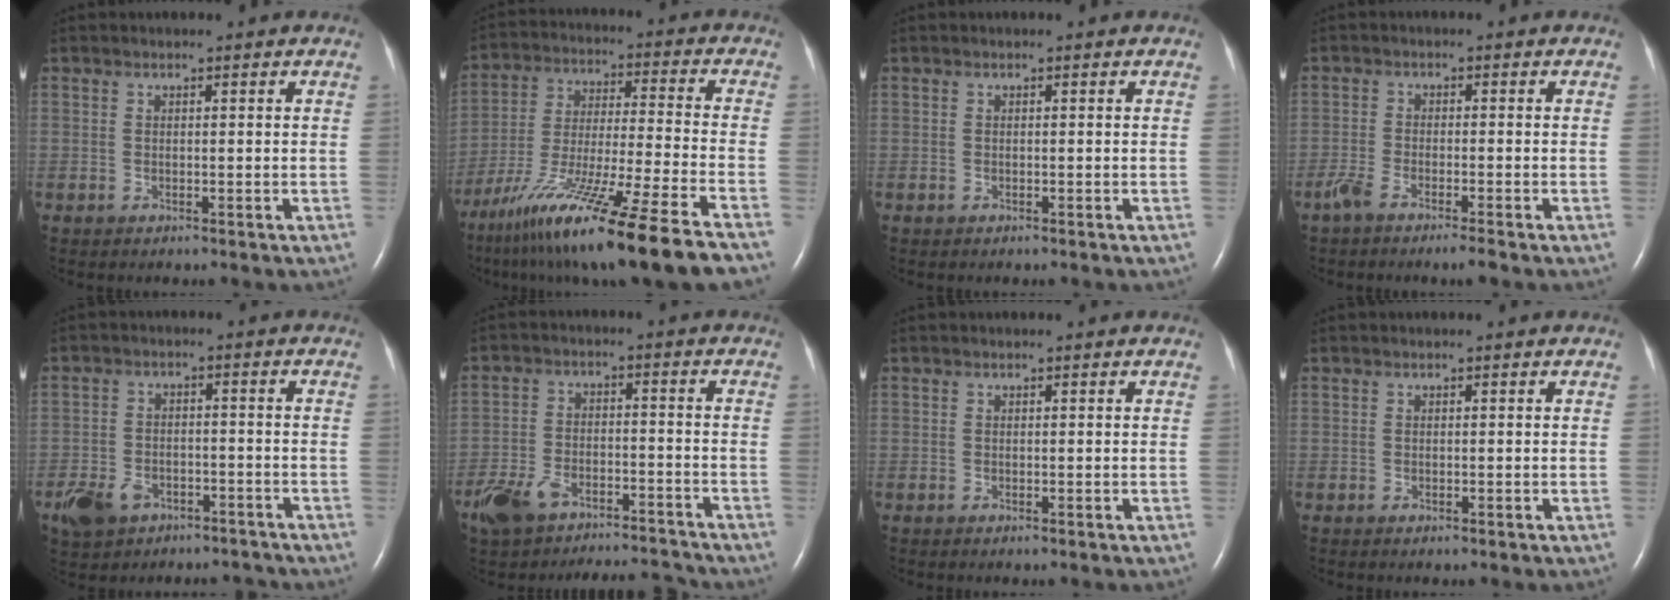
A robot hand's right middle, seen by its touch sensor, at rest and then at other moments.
{"total": 21.2, "force": [-15.7, -1.1, 14.2], "torque": [-0.236, -0.055, -0.271]}
{"total": 0.0}
{"total": 4.1, "force": [-3.1, 0.3, 2.7], "torque": [-0.053, -0.007, -0.060]}
{"total": 9.2, "force": [-6.3, 5.7, 3.5], "torque": [-0.074, 0.009, -0.096]}
{"total": 12.0, "force": [-10.3, 4.4, 4.3], "torque": [-0.084, 0.025, -0.163]}
{"total": 0.0}
{"total": 0.0}